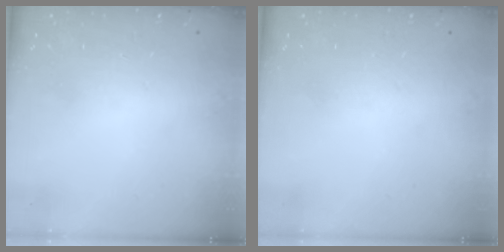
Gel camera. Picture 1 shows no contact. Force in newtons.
{"total": 0.0}